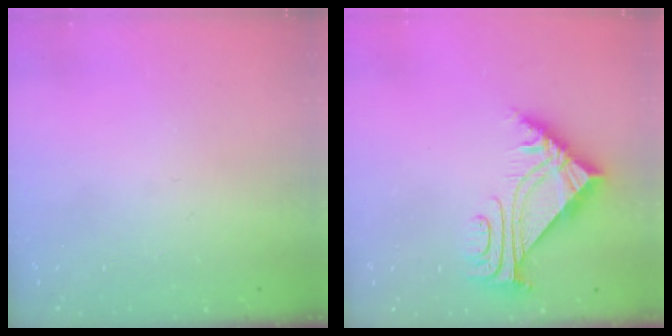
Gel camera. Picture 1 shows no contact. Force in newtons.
{"total": 6.5, "press": 6.4, "slide": 0.9}